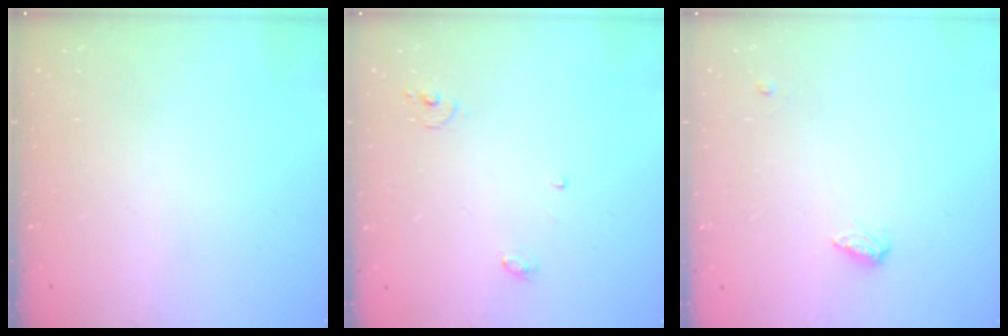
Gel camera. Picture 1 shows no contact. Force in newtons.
{"total": 4.2, "press": 4.2, "slide": 0.2}
{"total": 5.2, "press": 5.1, "slide": 1.0}